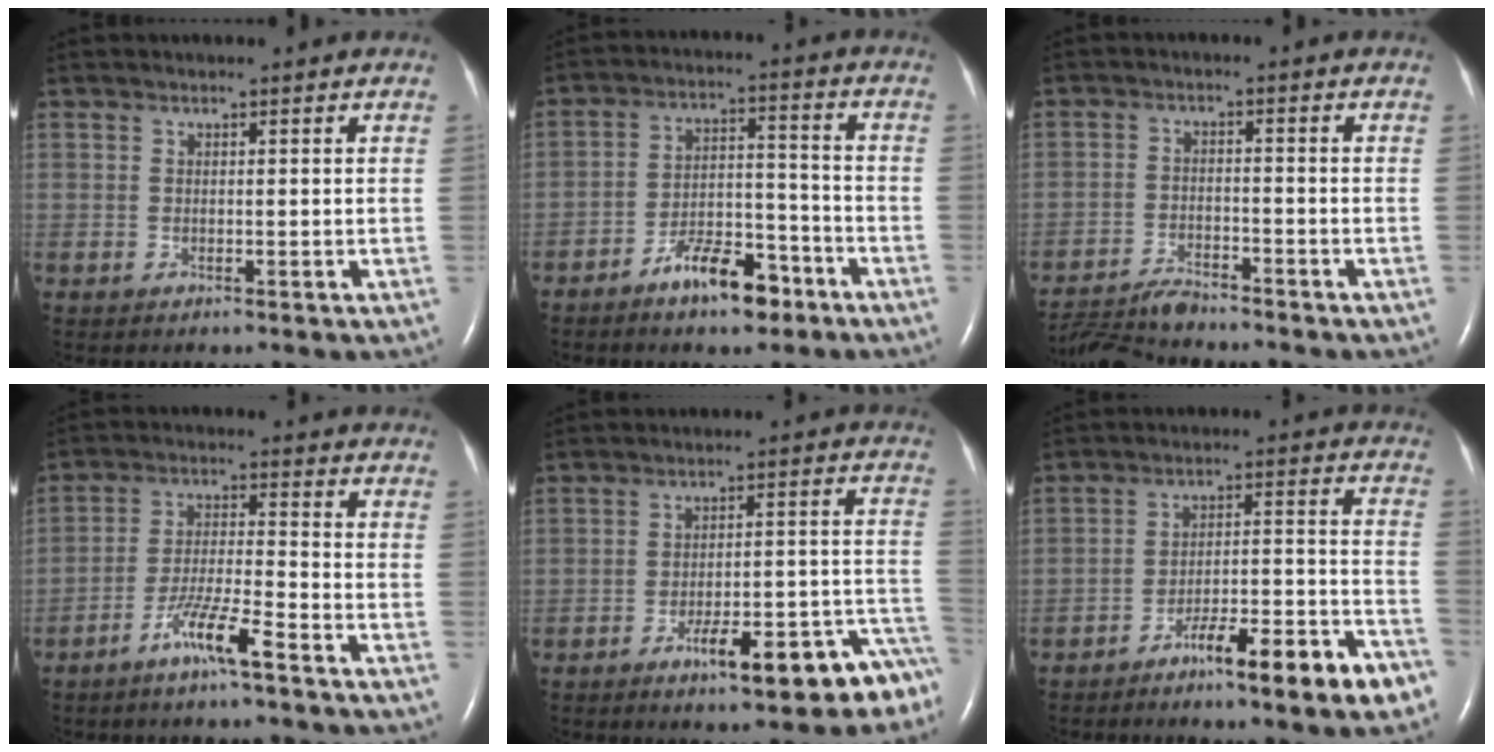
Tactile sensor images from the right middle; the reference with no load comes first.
{"total": 8.7, "force": [-5.9, 3.1, 5.5], "torque": [-0.096, 0.013, -0.098]}
{"total": 7.8, "force": [-7.6, 0.2, 1.9], "torque": [-0.034, -0.017, -0.134]}
{"total": 7.0, "force": [-4.8, -0.2, 5.1], "torque": [-0.102, -0.009, -0.094]}
{"total": 11.8, "force": [-8.1, 2.4, 8.2], "torque": [-0.086, 0.041, -0.111]}
{"total": 11.7, "force": [-7.9, 1.0, 8.6], "torque": [-0.121, 0.018, -0.121]}